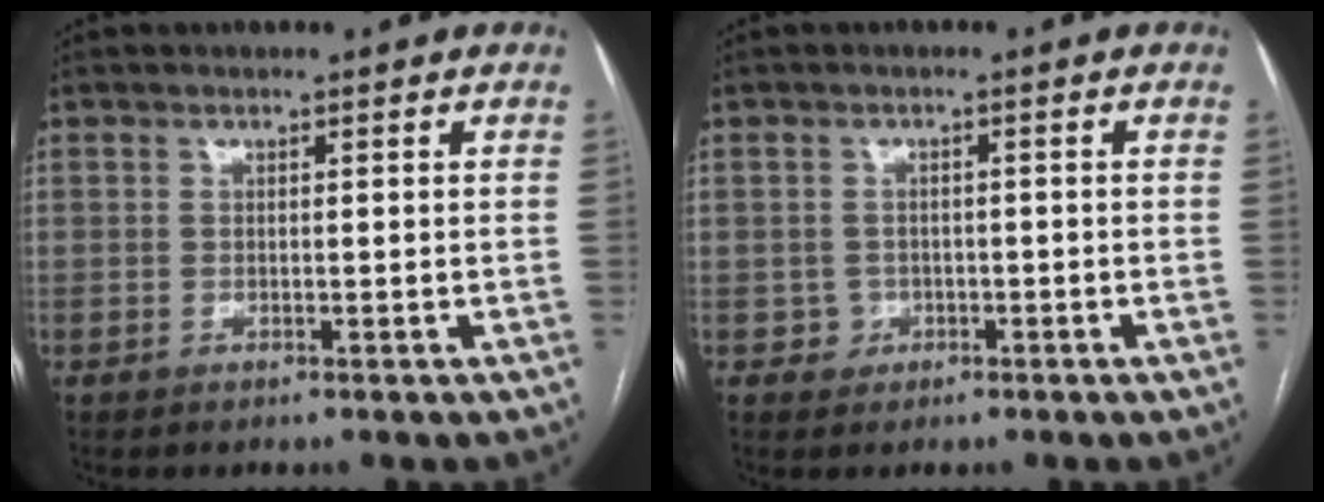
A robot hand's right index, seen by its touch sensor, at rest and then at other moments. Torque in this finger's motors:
{"motor_torque": [-0.37, 0.23, -0.63, -0.21]}